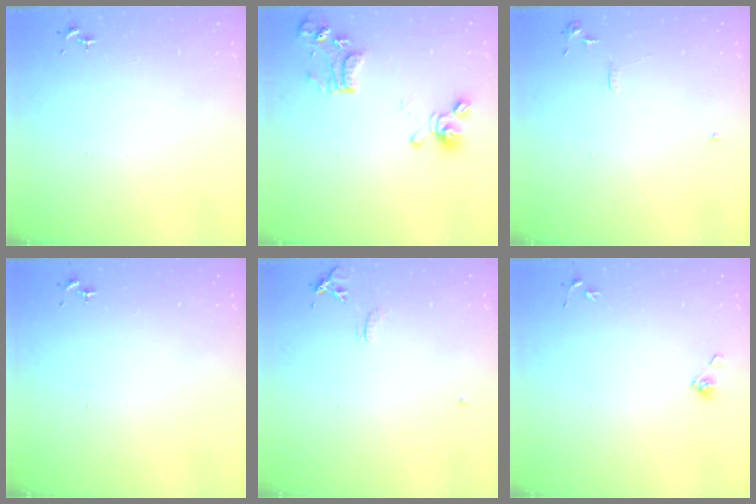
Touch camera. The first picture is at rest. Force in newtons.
{"total": 14.6, "press": 14.6, "slide": 1.4}
{"total": 6.0, "press": 6.0, "slide": 0.7}
{"total": 0.0}
{"total": 6.3, "press": 6.2, "slide": 0.7}
{"total": 3.8, "press": 3.4, "slide": 1.7}